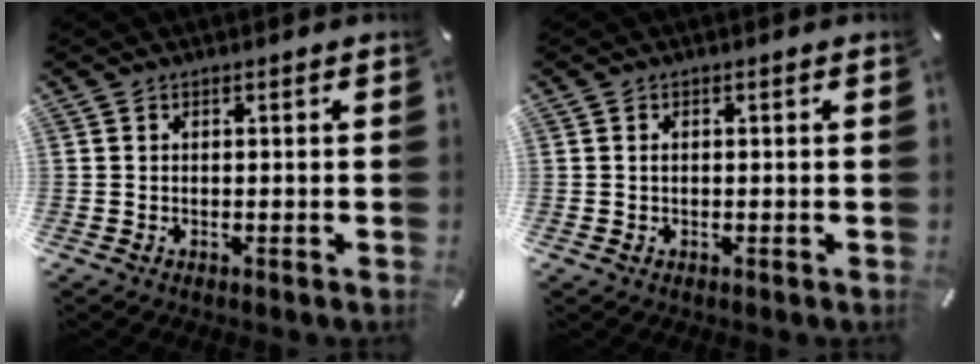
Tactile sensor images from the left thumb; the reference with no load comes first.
{"total": 0.7, "force": [0.0, 0.5, 0.5], "torque": [-0.012, 0.001, -0.001]}